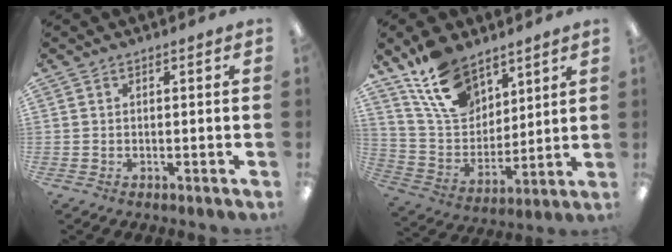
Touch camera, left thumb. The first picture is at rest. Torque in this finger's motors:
{"motor_torque": [0.24, 0.21, 1.48, -1.29, 0.06]}